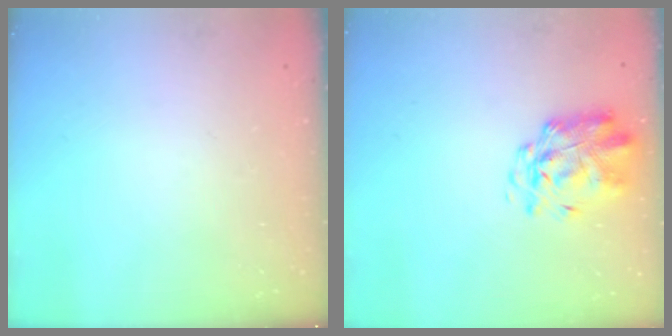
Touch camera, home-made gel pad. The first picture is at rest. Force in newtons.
{"total": 2.9, "press": 2.8, "slide": 0.7}